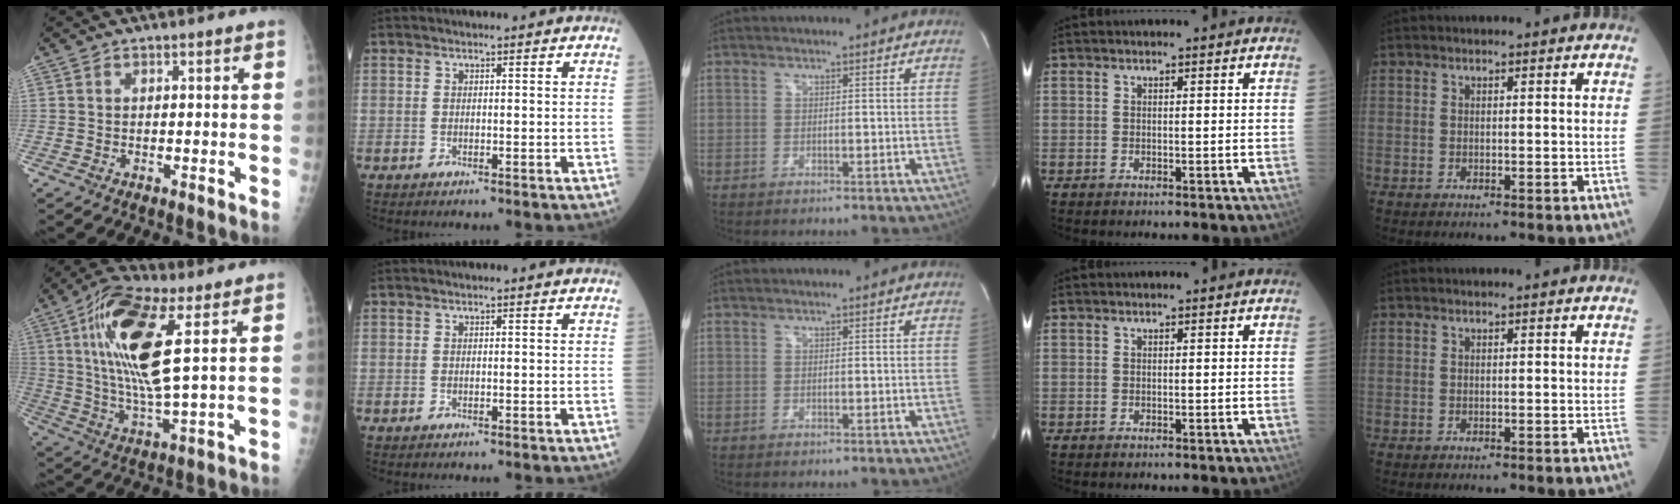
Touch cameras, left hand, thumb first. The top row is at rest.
{"thumb": {"total": 17.0, "force": [5.5, 4.6, 15.4], "torque": [-0.311, -0.014, 0.096]}, "index": {"total": 1.4, "force": [-1.2, -0.2, -0.6], "torque": [0.009, 0.000, -0.017]}}